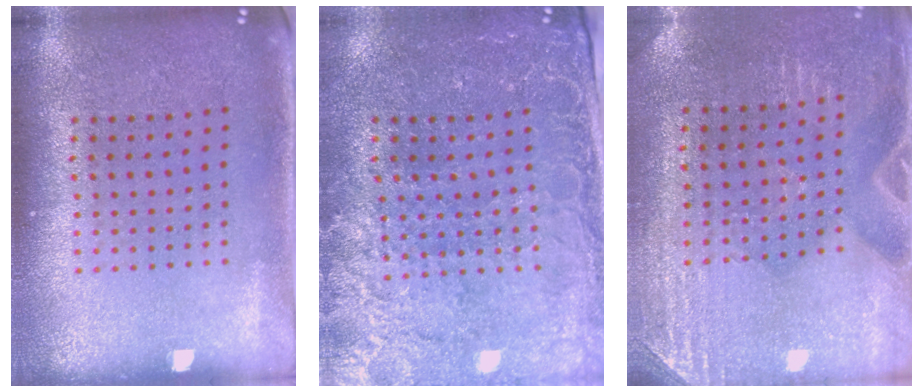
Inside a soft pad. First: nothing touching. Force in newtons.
{"total": 3.1, "press": 2.9, "slide": 1.0}
{"total": 3.0, "press": 2.8, "slide": 1.0}